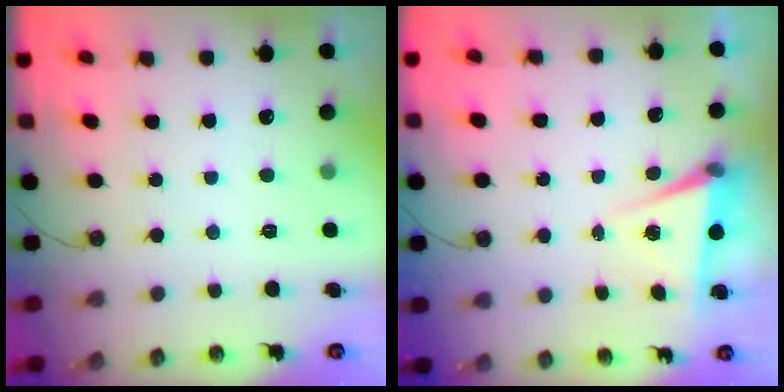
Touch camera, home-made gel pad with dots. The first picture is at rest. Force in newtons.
{"total": 6.1, "press": 4.1, "slide": 4.4}